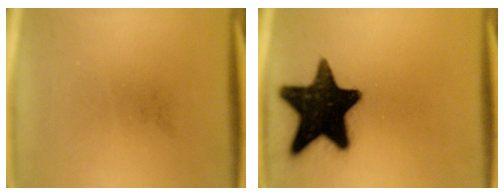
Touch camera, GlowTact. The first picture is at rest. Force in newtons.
{"total": 19.2}